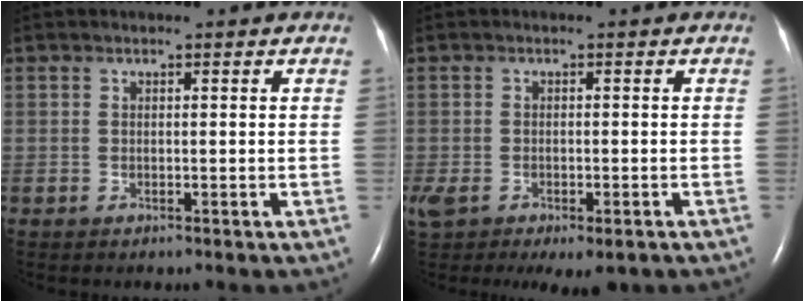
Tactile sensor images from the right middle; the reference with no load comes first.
{"total": 9.6, "force": [-5.6, 4.4, 6.5], "torque": [-0.135, -0.013, -0.079]}